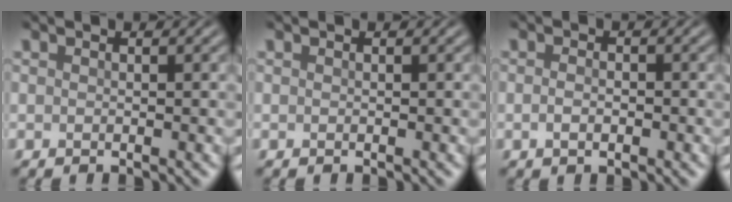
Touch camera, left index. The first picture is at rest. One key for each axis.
{"total": 0.0}
{"total": 1.3, "fx": -0.4, "fy": 0.7, "fz": 1.0, "tx": -0.016, "ty": 0.000, "tz": -0.013}